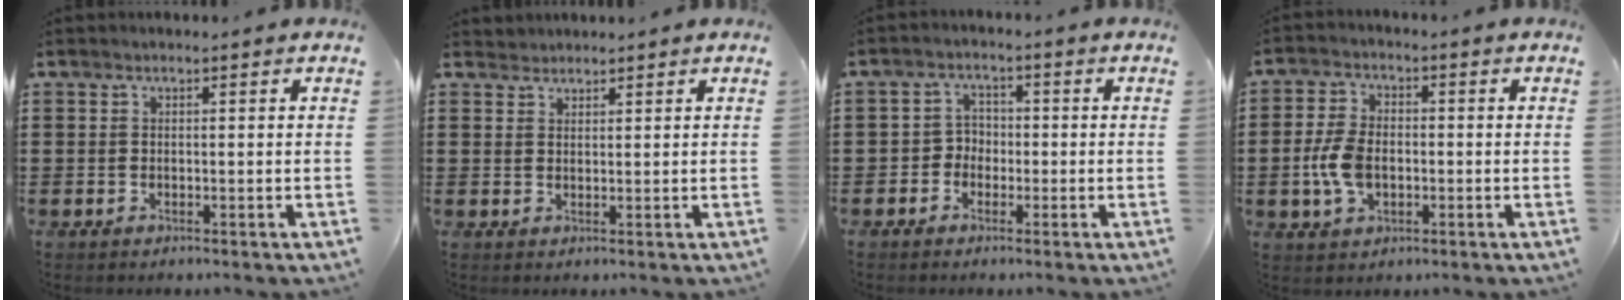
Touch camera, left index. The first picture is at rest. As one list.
[{"total": 1.5, "force": [1.4, 0.4, -0.2], "torque": [0.000, 0.001, 0.029]}, {"total": 2.9, "force": [-1.4, 2.5, 0.9], "torque": [-0.026, 0.008, -0.033]}, {"total": 6.6, "force": [-1.0, 4.1, 5.2], "torque": [-0.127, -0.001, -0.023]}]